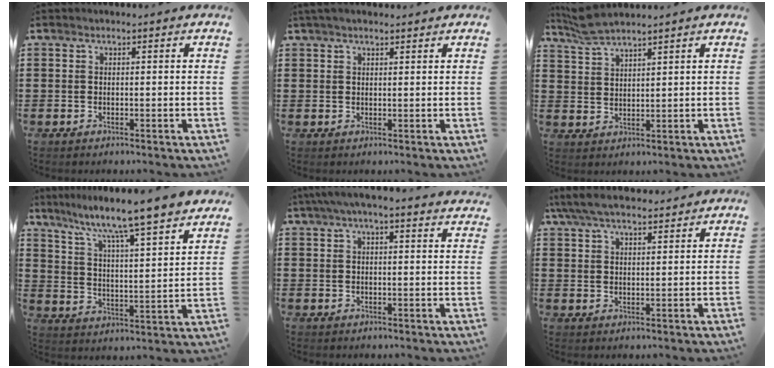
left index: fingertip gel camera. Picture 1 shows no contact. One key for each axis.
{"total": 1.7, "fx": 1.3, "fy": 0.3, "fz": 1.1, "tx": -0.023, "ty": 0.004, "tz": 0.023}
{"total": 4.4, "fx": 3.9, "fy": 0.3, "fz": 2.0, "tx": -0.049, "ty": -0.006, "tz": 0.071}
{"total": 7.4, "fx": 6.6, "fy": -1.3, "fz": 3.0, "tx": -0.078, "ty": -0.062, "tz": 0.101}
{"total": 4.3, "fx": 3.4, "fy": 0.4, "fz": 2.5, "tx": -0.058, "ty": 0.002, "tz": 0.061}
{"total": 5.9, "fx": 4.9, "fy": 1.4, "fz": 2.9, "tx": -0.070, "ty": -0.004, "tz": 0.092}